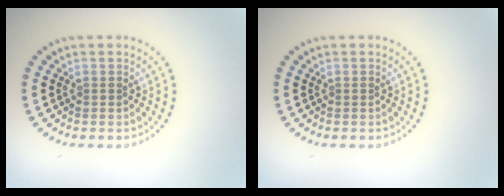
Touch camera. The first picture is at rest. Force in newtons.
{"total": 0.0}